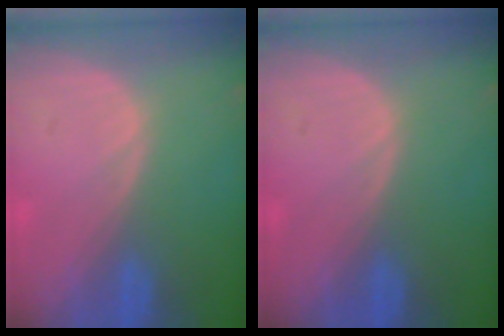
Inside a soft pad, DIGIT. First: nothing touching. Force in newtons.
{"total": 0.0}